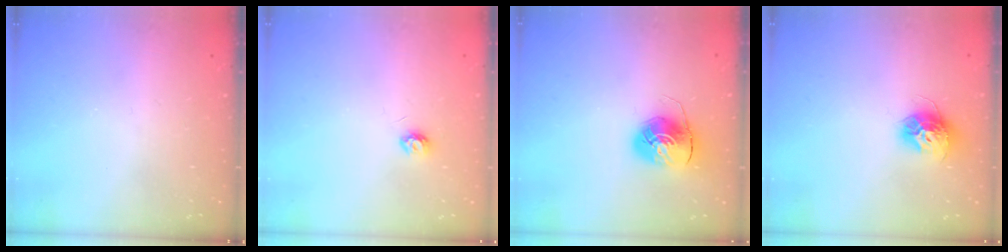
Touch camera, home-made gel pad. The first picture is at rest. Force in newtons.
{"total": 4.6, "press": 4.6, "slide": 0.5}
{"total": 8.6, "press": 8.6, "slide": 0.6}
{"total": 11.2, "press": 11.2, "slide": 0.8}